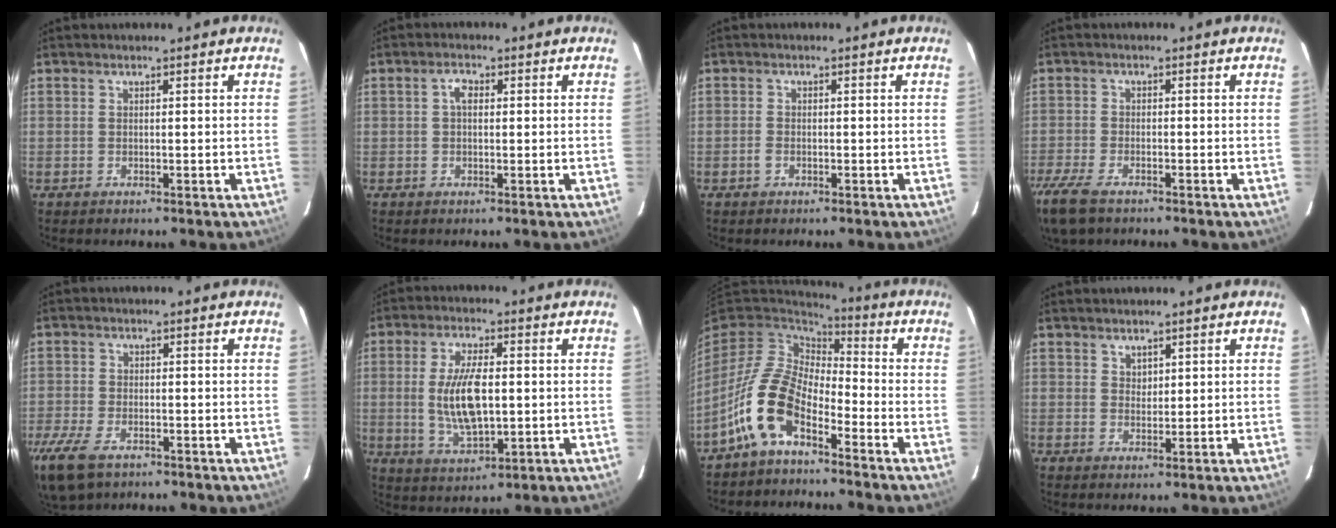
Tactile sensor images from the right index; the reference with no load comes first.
{"total": 2.1, "force": [0.3, 1.3, 1.7], "torque": [-0.032, 0.009, 0.005]}
{"total": 1.3, "force": [-0.8, 0.8, 0.6], "torque": [-0.011, 0.000, -0.017]}
{"total": 9.4, "force": [-6.9, 3.6, 5.4], "torque": [-0.146, -0.034, -0.136]}
{"total": 11.3, "force": [-7.3, 5.6, 6.6], "torque": [-0.178, -0.036, -0.138]}
{"total": 11.1, "force": [-0.1, 4.7, 10.0], "torque": [-0.197, -0.004, 0.005]}
{"total": 12.5, "force": [-6.9, 6.1, 8.5], "torque": [-0.173, 0.010, -0.145]}
{"total": 1.7, "force": [1.2, 1.2, 0.3], "torque": [0.001, 0.003, 0.021]}